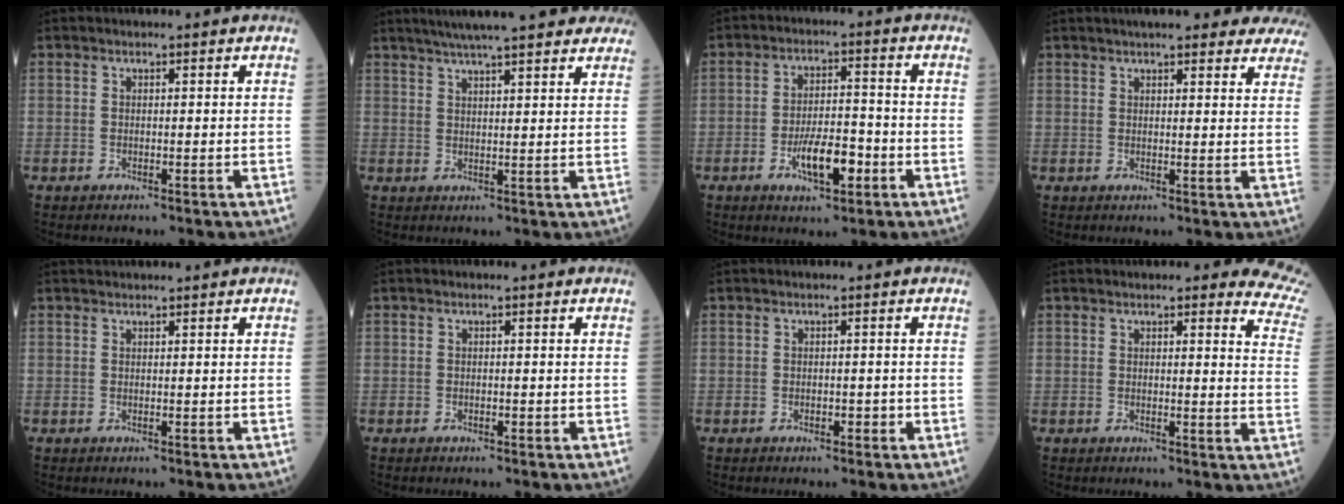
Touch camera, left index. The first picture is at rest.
{"total": 18.3, "force": [15.7, 2.4, 9.2], "torque": [-0.134, 0.039, 0.203]}
{"total": 7.5, "force": [-3.2, 2.5, 6.4], "torque": [-0.119, 0.003, -0.052]}
{"total": 18.5, "force": [16.6, 3.6, 7.2], "torque": [-0.073, 0.005, 0.186]}
{"total": 1.2, "force": [1.1, -0.1, 0.2], "torque": [-0.003, 0.018, 0.024]}
{"total": 0.5, "force": [-0.3, 0.2, 0.4], "torque": [-0.009, 0.000, -0.004]}
{"total": 1.1, "force": [-0.6, 0.6, 0.7], "torque": [-0.009, 0.003, -0.008]}
{"total": 9.8, "force": [8.5, 2.2, 4.3], "torque": [-0.021, -0.035, 0.053]}